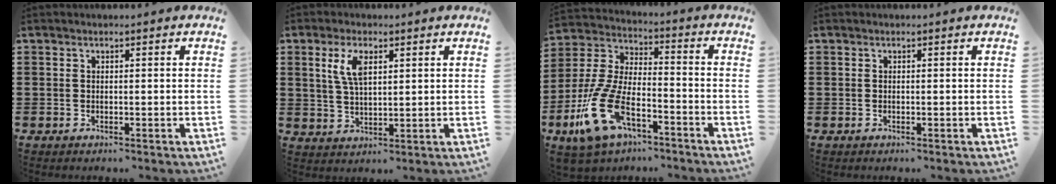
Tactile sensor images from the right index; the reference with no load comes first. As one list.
[{"total": 5.3, "force": [2.1, 2.2, 4.4], "torque": [-0.094, 0.008, 0.036]}, {"total": 14.1, "force": [-7.9, 6.3, 9.8], "torque": [-0.237, 0.010, -0.153]}, {"total": 0.0}]